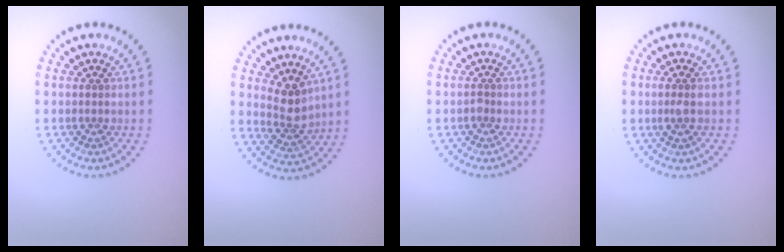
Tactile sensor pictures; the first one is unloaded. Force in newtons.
{"total": 2.7, "press": 2.2, "slide": 1.6}
{"total": 0.6, "press": 0.5, "slide": 0.3}
{"total": 1.2, "press": 1.1, "slide": 0.5}